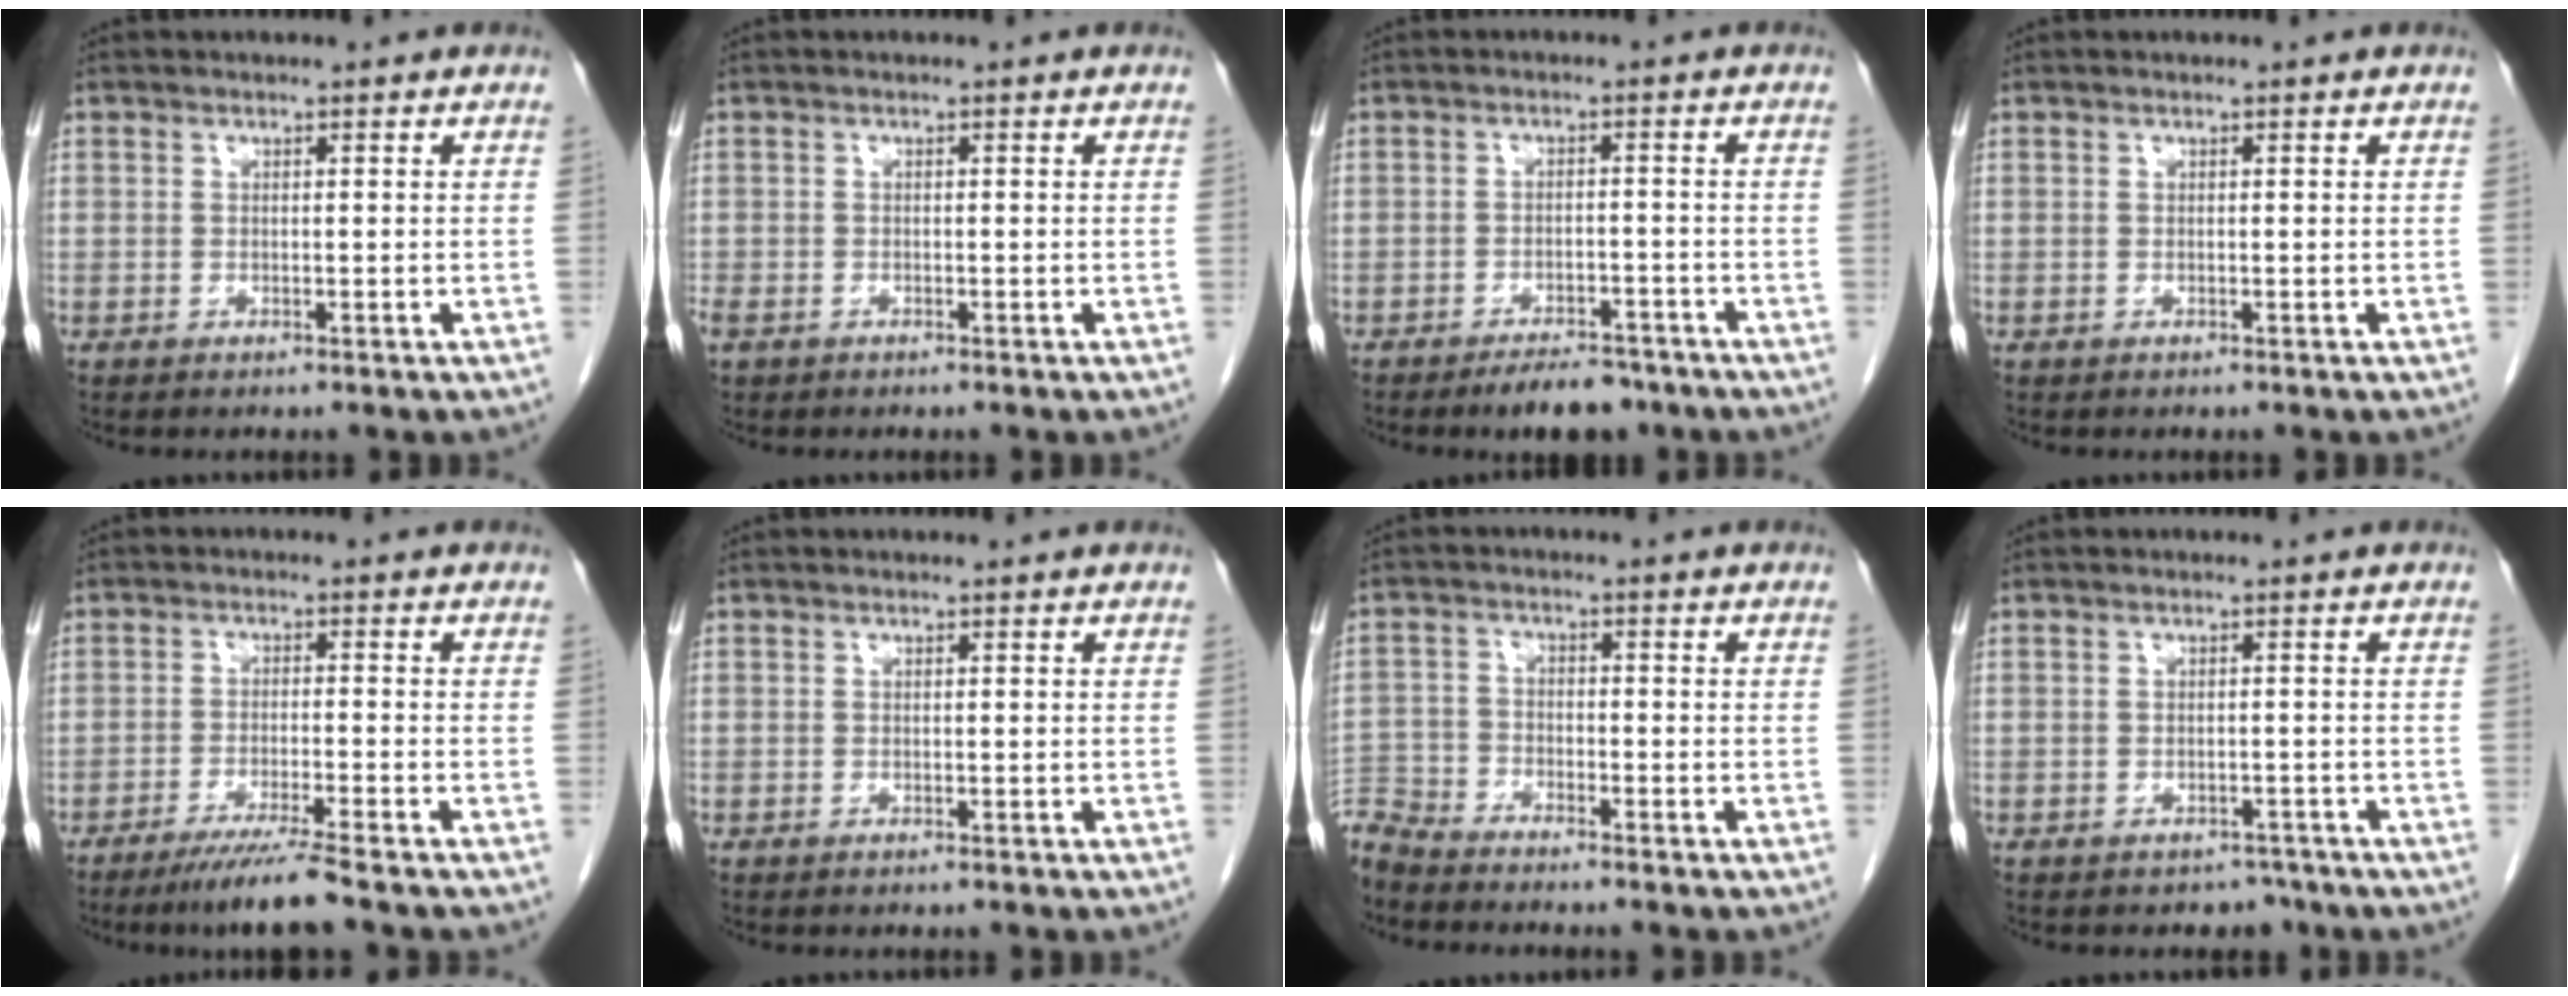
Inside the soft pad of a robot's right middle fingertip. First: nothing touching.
{"total": 1.8, "force": [-1.2, 1.1, 0.9], "torque": [-0.022, -0.003, -0.019]}
{"total": 5.6, "force": [-4.5, 2.0, 2.7], "torque": [-0.039, 0.000, -0.066]}
{"total": 0.0}
{"total": 6.1, "force": [-4.8, -1.1, 3.5], "torque": [-0.061, -0.021, -0.088]}
{"total": 0.0}
{"total": 6.0, "force": [-5.9, 0.5, 0.6], "torque": [-0.006, -0.007, -0.114]}
{"total": 2.3, "force": [-1.9, 1.3, -0.1], "torque": [-0.002, 0.003, -0.027]}